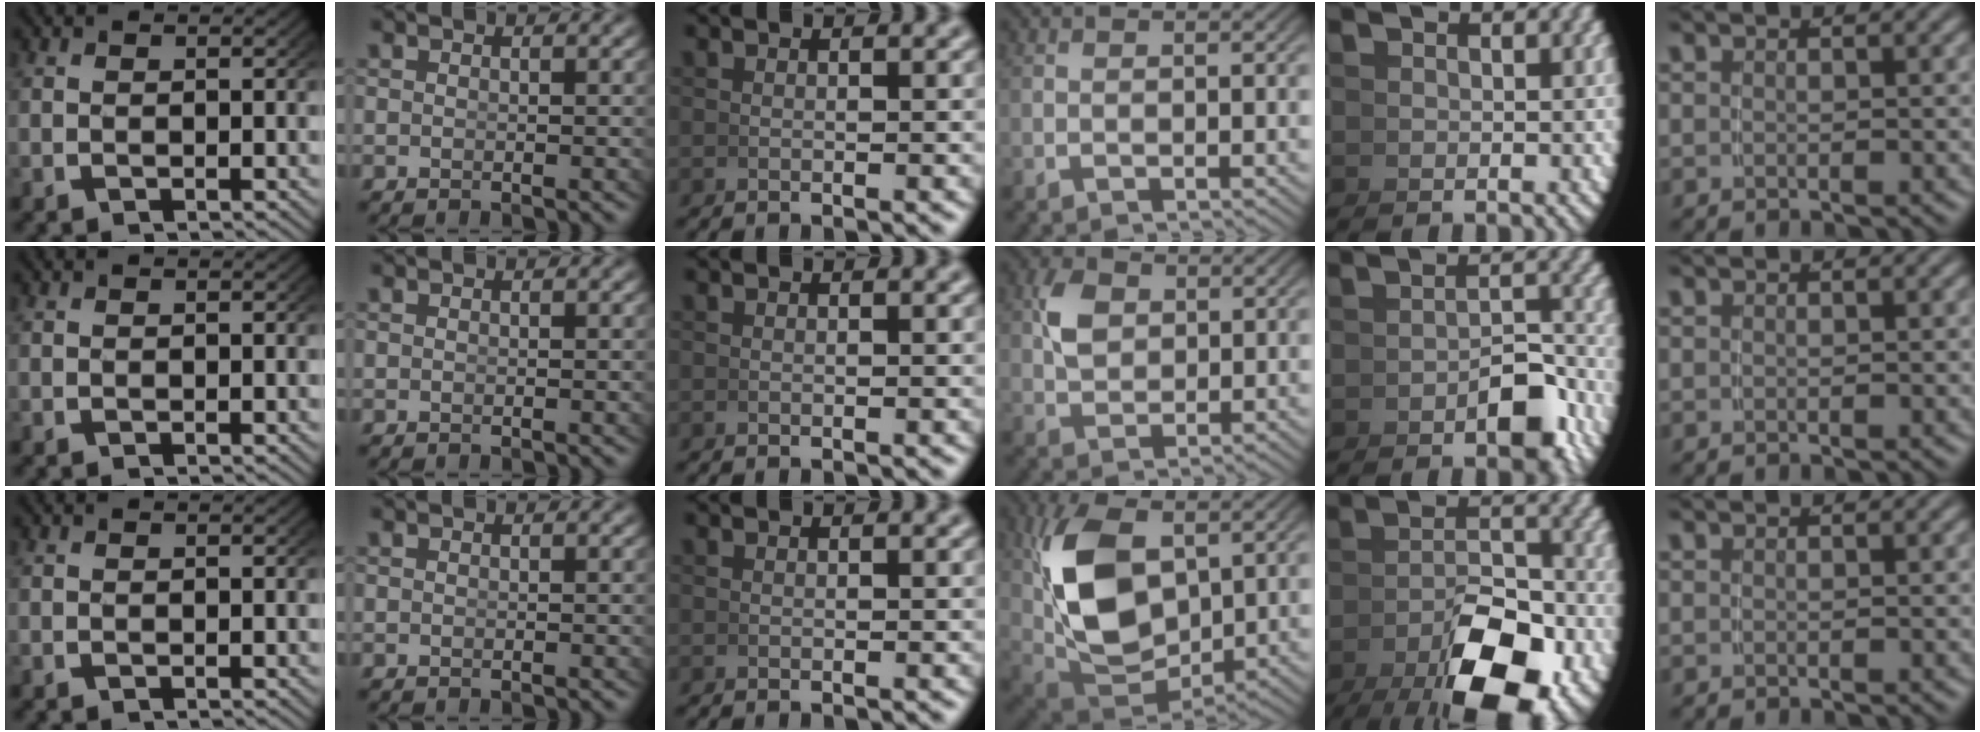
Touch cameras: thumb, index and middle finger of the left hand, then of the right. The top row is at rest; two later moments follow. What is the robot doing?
{"motion": "grasp_and_lifting", "object": "pen"}